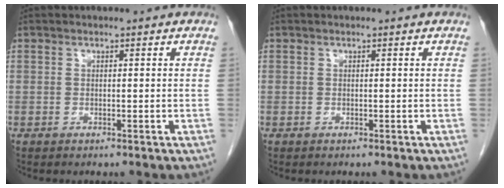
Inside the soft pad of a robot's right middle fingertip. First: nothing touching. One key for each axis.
{"total": 0.0}